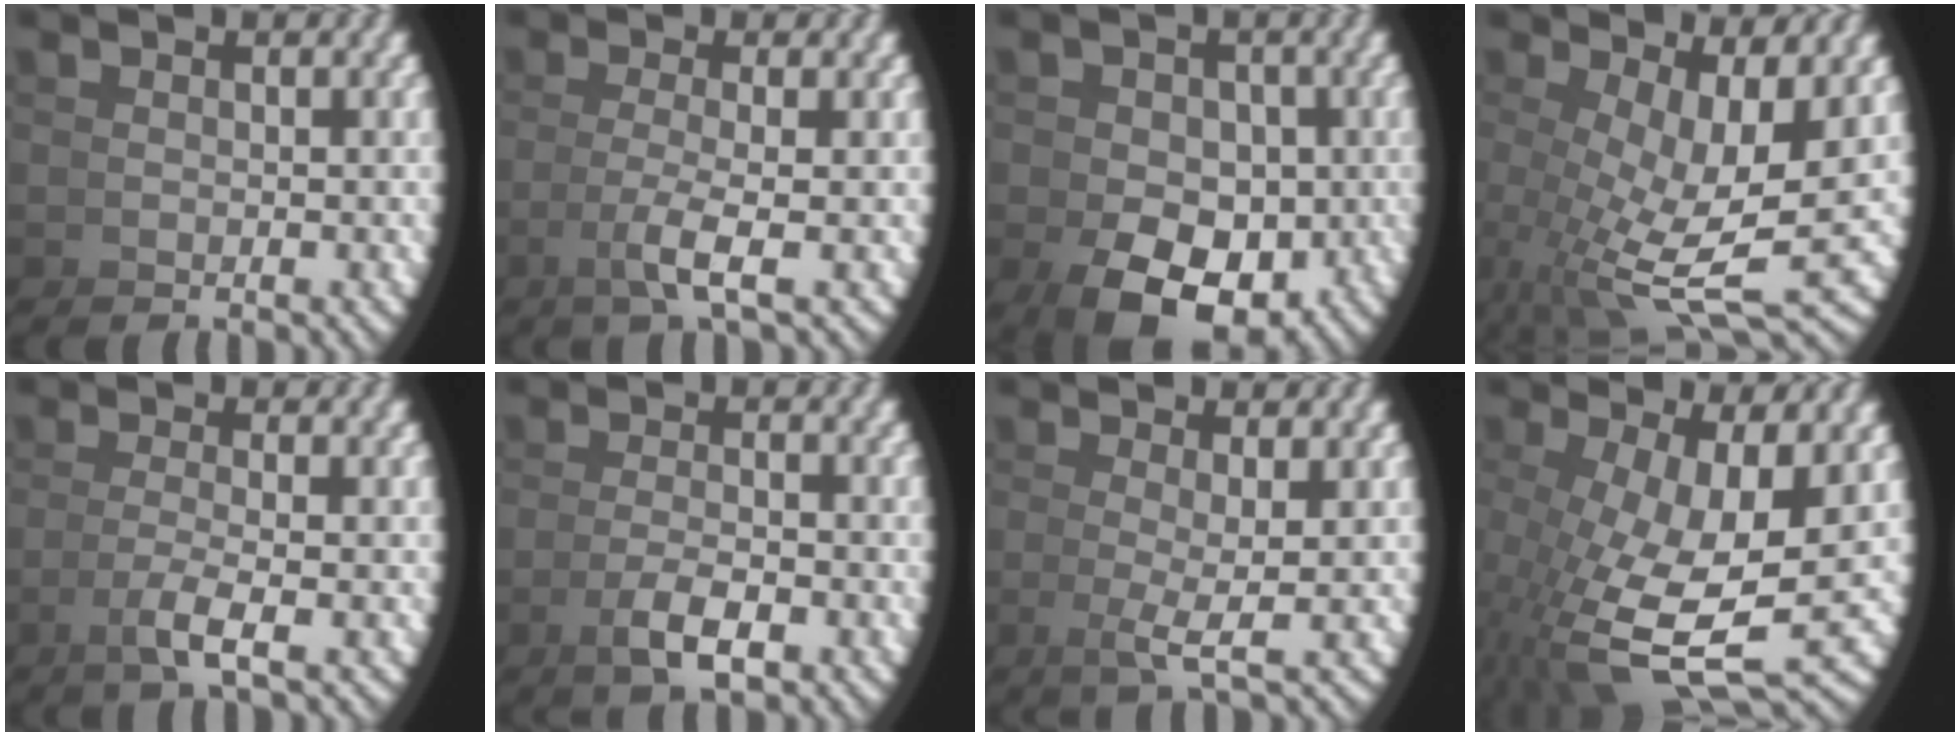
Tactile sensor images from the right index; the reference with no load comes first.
{"total": 3.0, "force": [-0.5, -0.4, 2.9], "torque": [-0.059, -0.006, -0.001]}
{"total": 7.4, "force": [-2.8, 4.8, 4.9], "torque": [-0.069, -0.038, -0.024]}
{"total": 9.5, "force": [0.4, 4.4, 8.4], "torque": [-0.143, -0.037, 0.024]}
{"total": 2.7, "force": [-0.9, -0.6, 2.5], "torque": [-0.048, -0.005, -0.009]}
{"total": 2.8, "force": [-1.4, 0.1, 2.5], "torque": [-0.032, 0.000, -0.020]}
{"total": 2.4, "force": [0.3, -0.2, 2.4], "torque": [-0.056, -0.016, 0.012]}
{"total": 10.8, "force": [-1.2, 5.7, 9.1], "torque": [-0.183, -0.055, 0.011]}